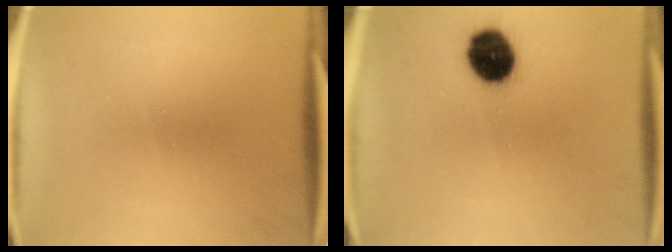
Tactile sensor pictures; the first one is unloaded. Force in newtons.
{"total": 11.4}